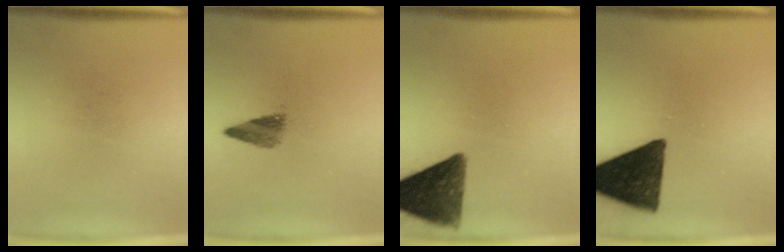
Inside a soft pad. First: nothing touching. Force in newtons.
{"total": 2.9}
{"total": 11.8}
{"total": 14.9}